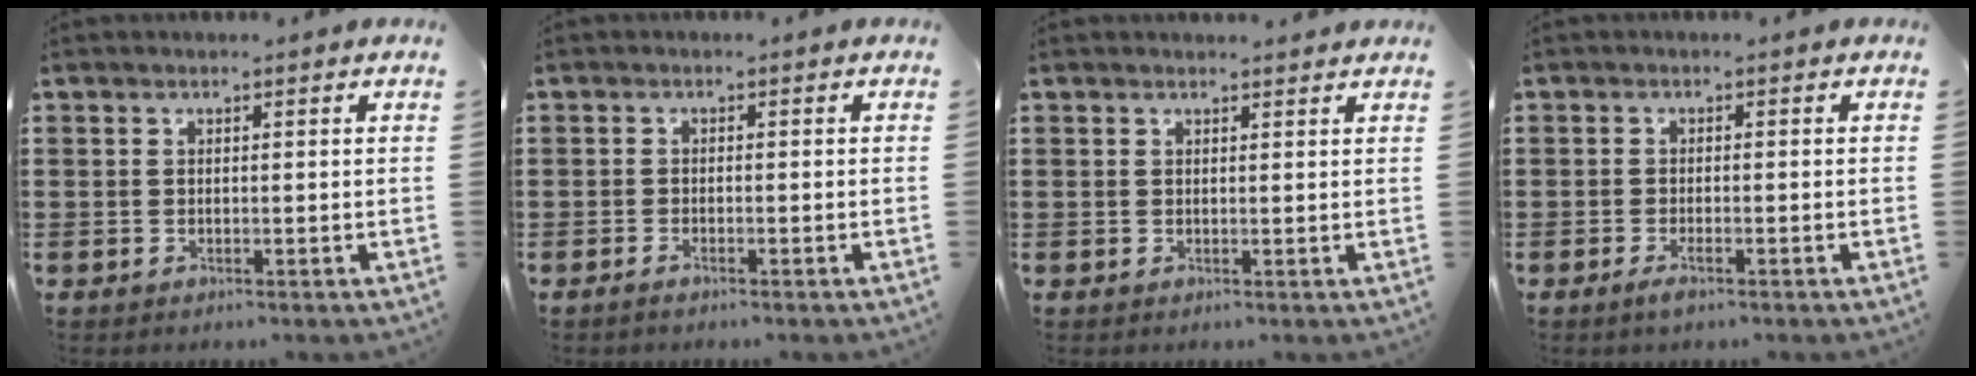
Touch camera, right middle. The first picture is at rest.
{"total": 0.8, "force": [-0.6, 0.1, 0.4], "torque": [-0.010, -0.004, -0.011]}
{"total": 0.8, "force": [0.8, 0.1, 0.2], "torque": [0.003, -0.004, 0.014]}
{"total": 1.6, "force": [-0.8, 0.3, 1.3], "torque": [-0.023, -0.002, -0.015]}